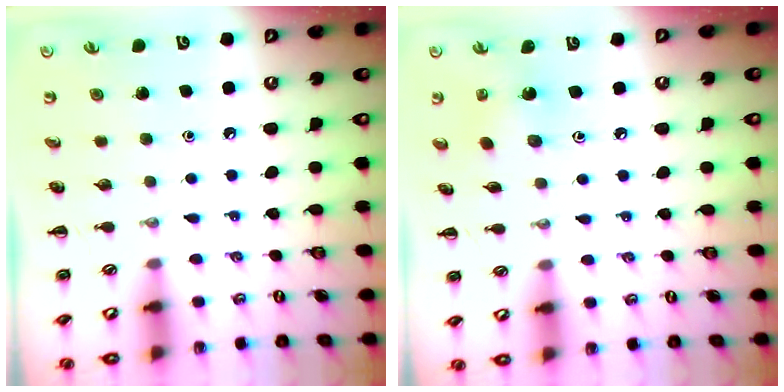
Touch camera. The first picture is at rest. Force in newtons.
{"total": 1.7, "press": 1.7, "slide": 0.5}